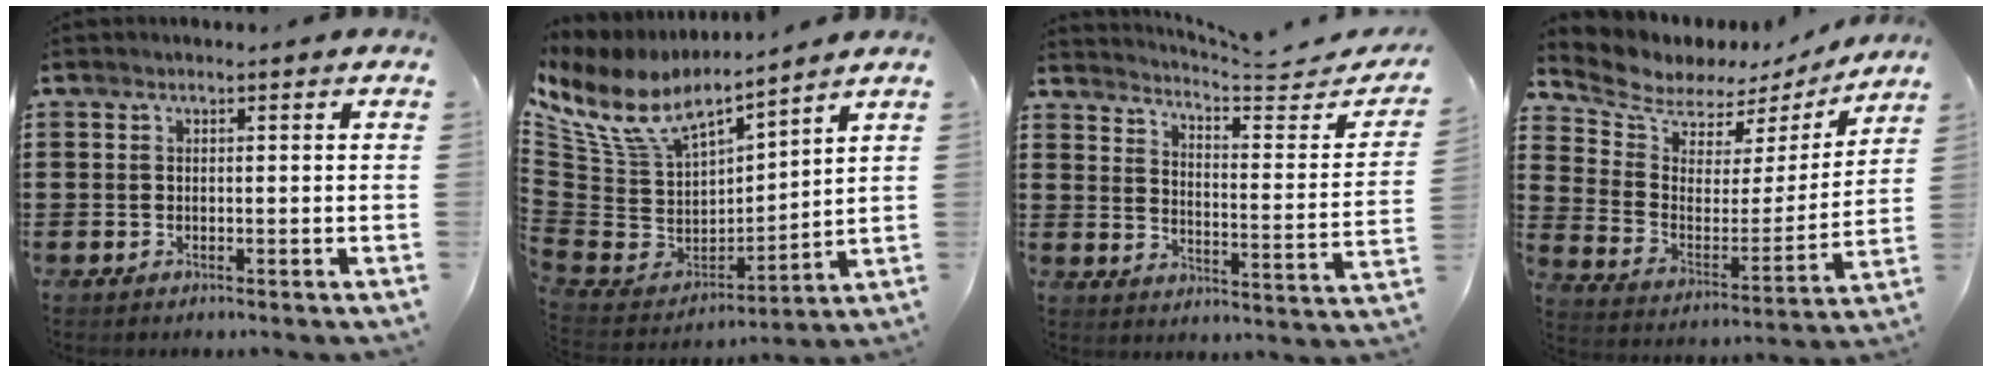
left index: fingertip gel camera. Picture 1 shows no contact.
{"total": 9.2, "force": [6.9, 4.0, 4.6], "torque": [-0.129, -0.047, 0.122]}
{"total": 3.9, "force": [3.7, 0.0, 1.3], "torque": [-0.039, -0.033, 0.054]}
{"total": 5.8, "force": [5.3, 2.3, 0.3], "torque": [-0.047, -0.041, 0.090]}